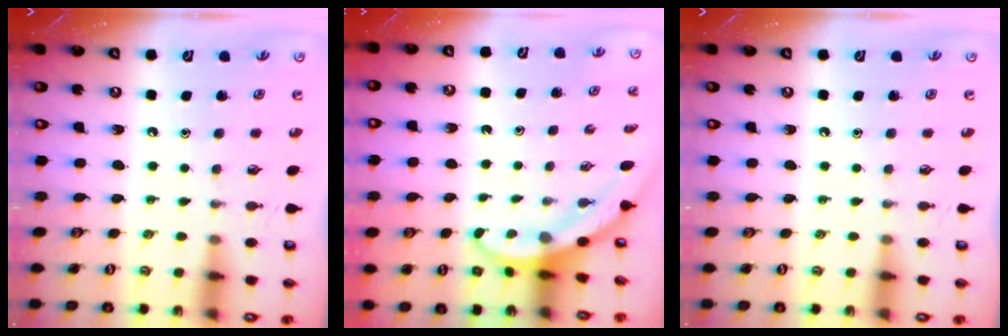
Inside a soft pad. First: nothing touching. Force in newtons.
{"total": 3.0, "press": 3.0, "slide": 0.1}
{"total": 0.0}